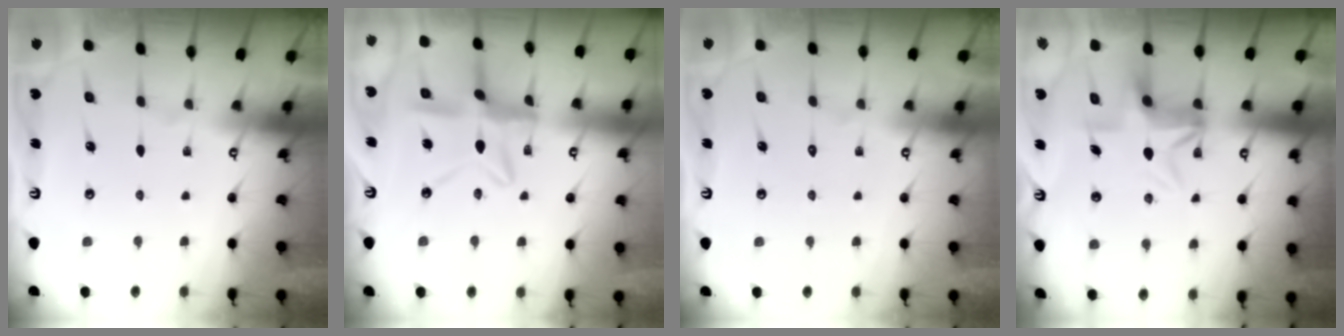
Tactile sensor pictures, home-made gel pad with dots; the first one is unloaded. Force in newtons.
{"total": 12.6, "press": 12.5, "slide": 1.1}
{"total": 1.7, "press": 1.7, "slide": 0.1}
{"total": 6.5, "press": 6.5, "slide": 0.6}